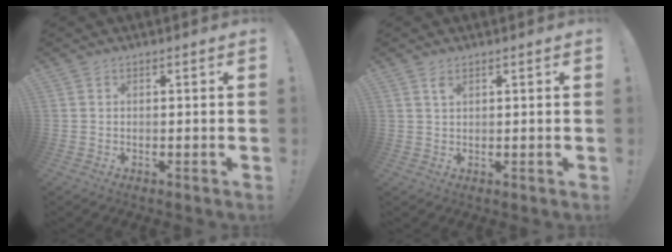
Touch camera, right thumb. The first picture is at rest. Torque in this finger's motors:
{"motor_torque": [0.00, -0.04, 0.23, -0.05, 0.01]}